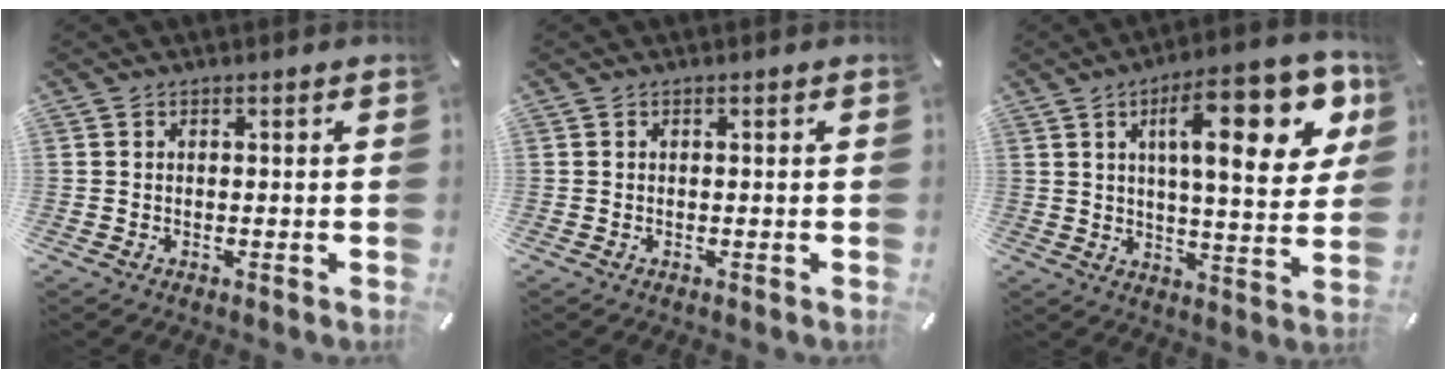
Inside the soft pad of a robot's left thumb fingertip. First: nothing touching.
{"total": 0.0}
{"total": 20.6, "force": [8.2, 7.1, 17.5], "torque": [-0.255, -0.023, 0.117]}